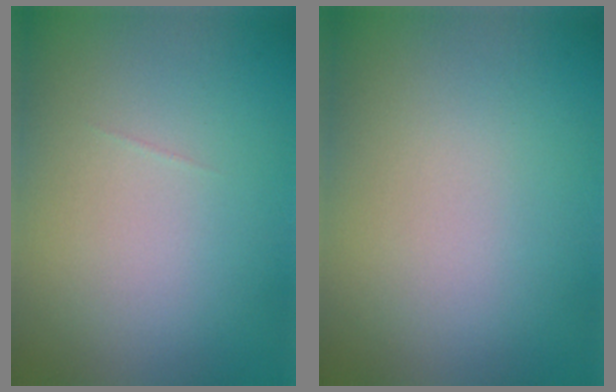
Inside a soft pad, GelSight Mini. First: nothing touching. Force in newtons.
{"total": 0.0}